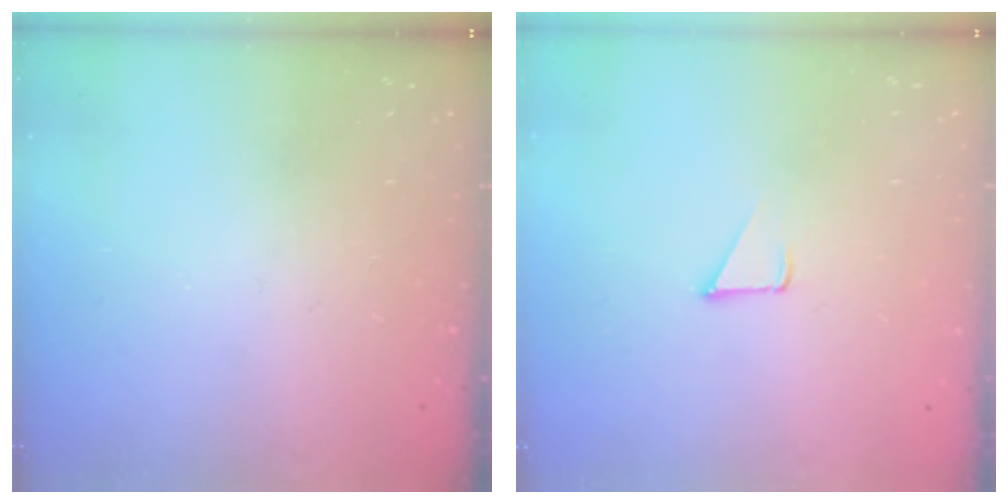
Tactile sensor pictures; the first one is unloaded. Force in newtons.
{"total": 2.8, "press": 2.8, "slide": 0.2}